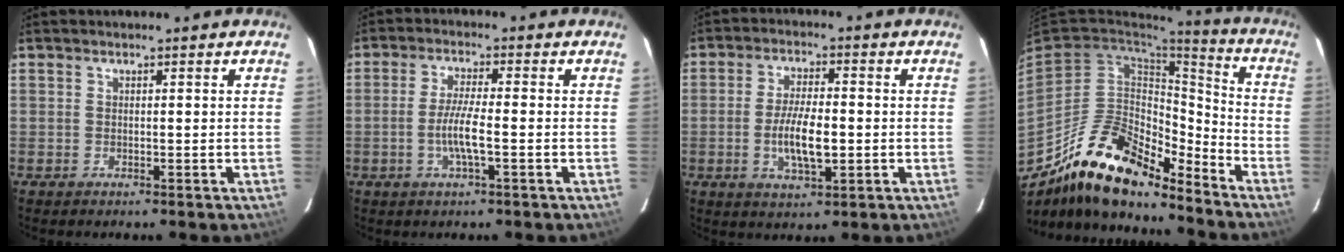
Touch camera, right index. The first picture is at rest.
{"total": 5.7, "force": [-1.7, 0.4, 5.5], "torque": [-0.107, -0.005, -0.032]}
{"total": 8.4, "force": [-1.5, 2.9, 7.8], "torque": [-0.151, -0.005, -0.025]}
{"total": 19.3, "force": [-15.2, 6.7, 9.8], "torque": [-0.183, 0.010, -0.271]}